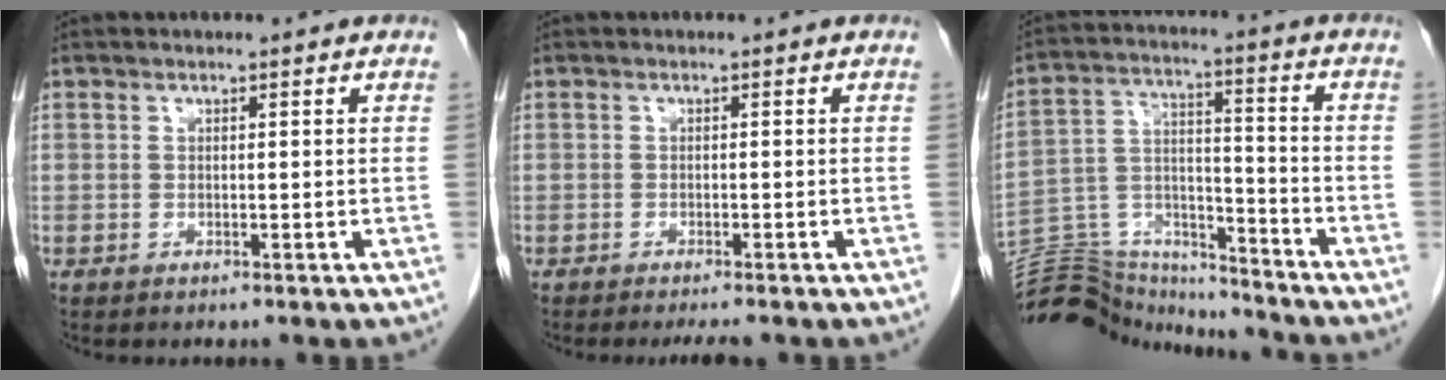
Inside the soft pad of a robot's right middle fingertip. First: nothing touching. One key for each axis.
{"total": 2.8, "fx": -2.4, "fy": 0.3, "fz": 1.4, "tx": -0.017, "ty": -0.006, "tz": -0.031}
{"total": 15.8, "fx": -15.5, "fy": 2.8, "fz": 1.8, "tx": -0.042, "ty": 0.049, "tz": -0.254}